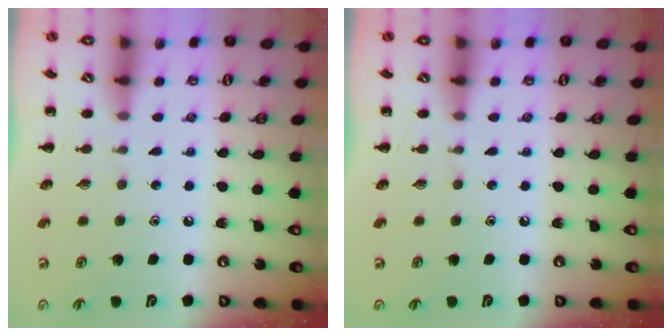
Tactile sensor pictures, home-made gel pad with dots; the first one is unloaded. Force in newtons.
{"total": 0.0}